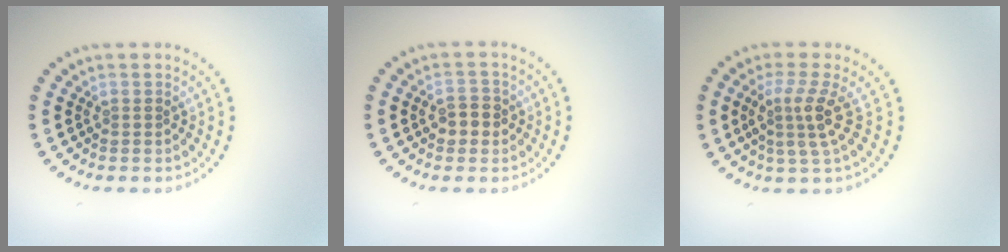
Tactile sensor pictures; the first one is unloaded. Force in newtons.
{"total": 2.2, "press": 2.2, "slide": 0.3}
{"total": 3.0, "press": 2.2, "slide": 2.0}